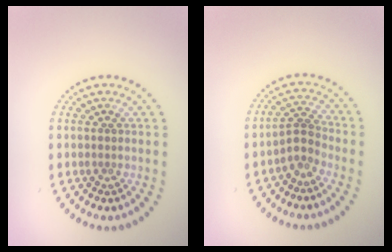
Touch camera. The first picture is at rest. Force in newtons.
{"total": 2.2, "press": 1.5, "slide": 1.6}